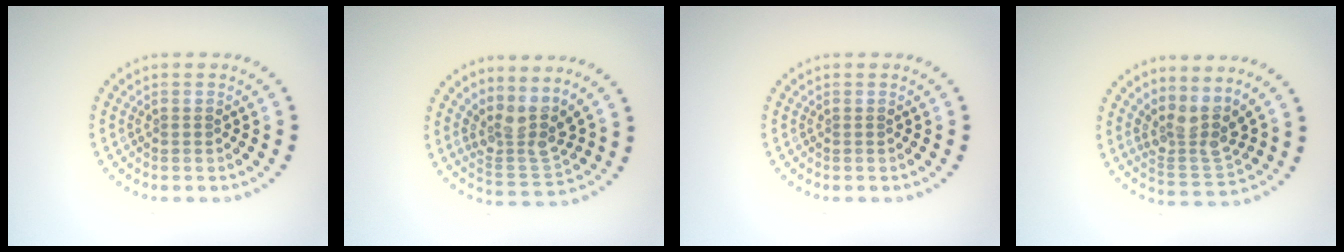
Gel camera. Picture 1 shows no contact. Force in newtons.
{"total": 3.8, "press": 2.9, "slide": 2.4}
{"total": 0.0}
{"total": 3.7, "press": 2.8, "slide": 2.3}